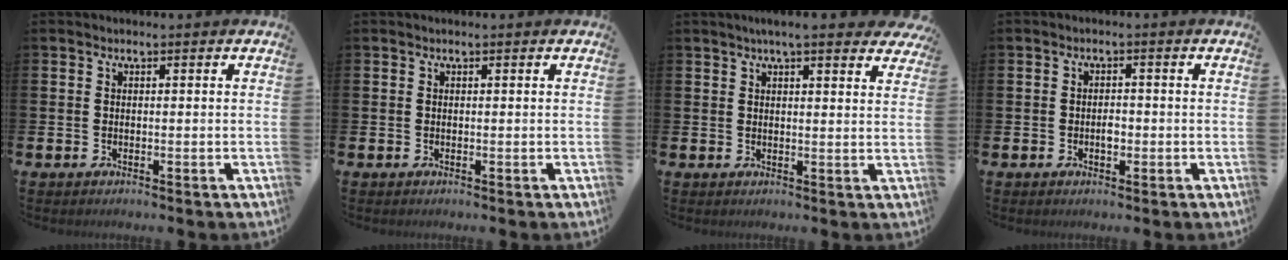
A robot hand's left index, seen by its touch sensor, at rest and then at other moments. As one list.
[{"total": 0.0}, {"total": 4.2, "force": [3.8, 0.3, 1.8], "torque": [-0.029, -0.016, 0.065]}, {"total": 1.6, "force": [-0.4, 1.0, 1.2], "torque": [-0.007, -0.003, -0.011]}]